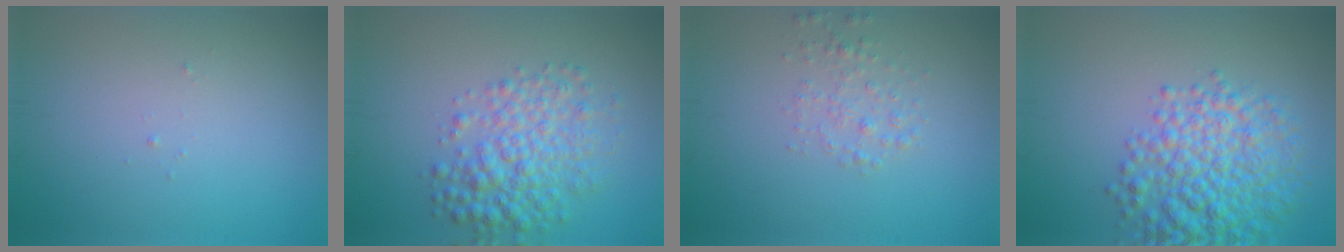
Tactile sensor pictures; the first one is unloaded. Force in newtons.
{"total": 4.9, "press": 4.9, "slide": 0.1}
{"total": 1.7, "press": 1.7, "slide": 0.1}
{"total": 6.9, "press": 6.9, "slide": 0.3}